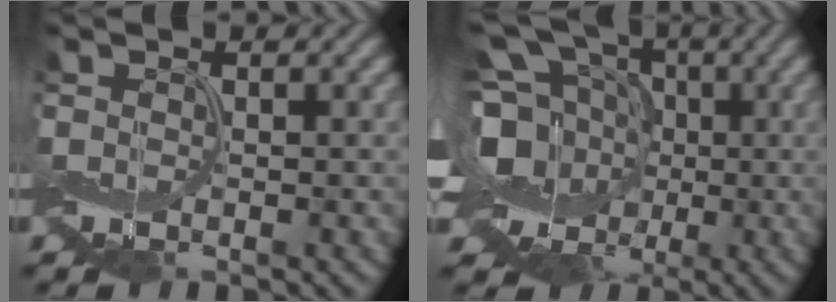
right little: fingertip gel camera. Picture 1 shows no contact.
{"total": 13.0, "force": [-0.9, 10.9, 7.0], "torque": [-0.163, 0.006, -0.035]}